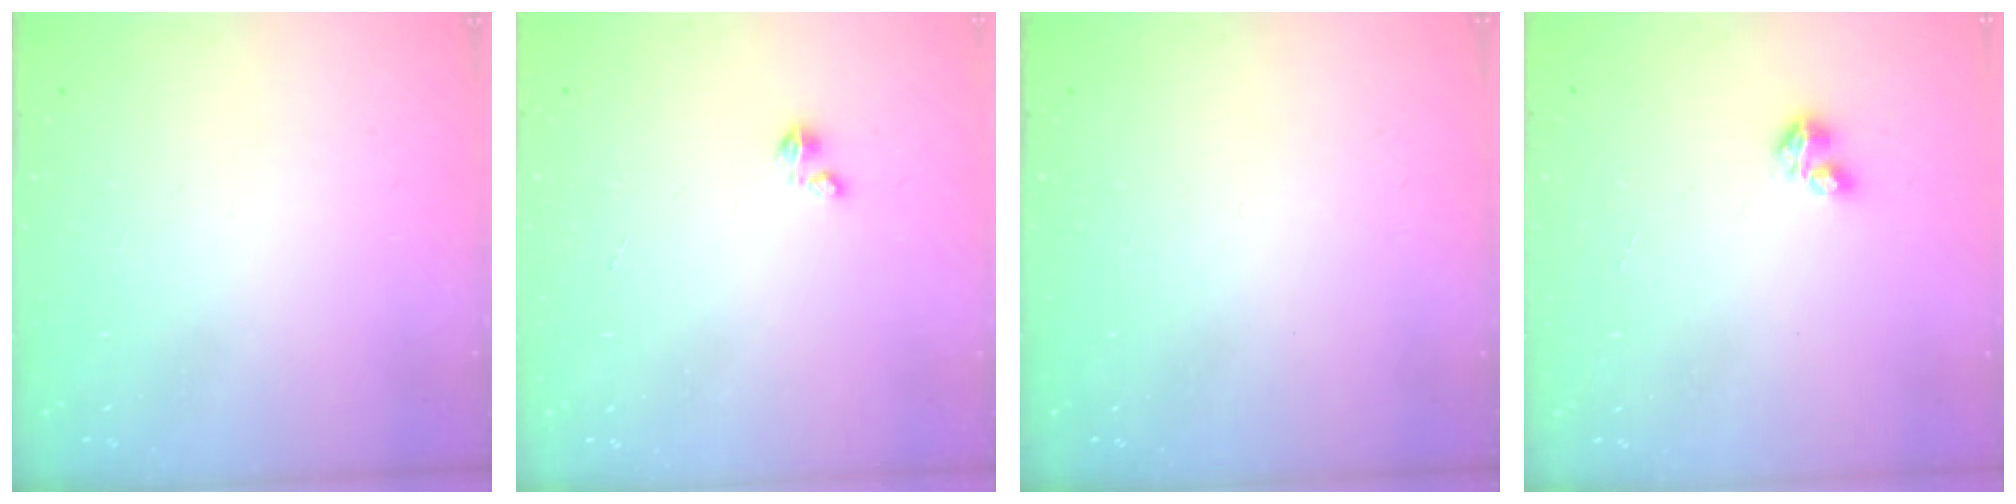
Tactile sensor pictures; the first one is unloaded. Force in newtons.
{"total": 1.4, "press": 1.4, "slide": 0.2}
{"total": 0.0}
{"total": 2.7, "press": 2.7, "slide": 0.3}